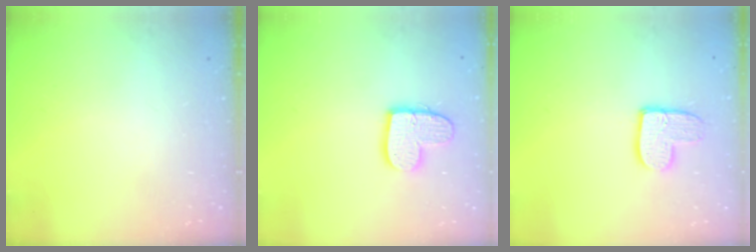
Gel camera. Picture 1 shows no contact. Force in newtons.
{"total": 12.2, "press": 12.1, "slide": 1.1}
{"total": 10.0, "press": 10.0, "slide": 0.5}